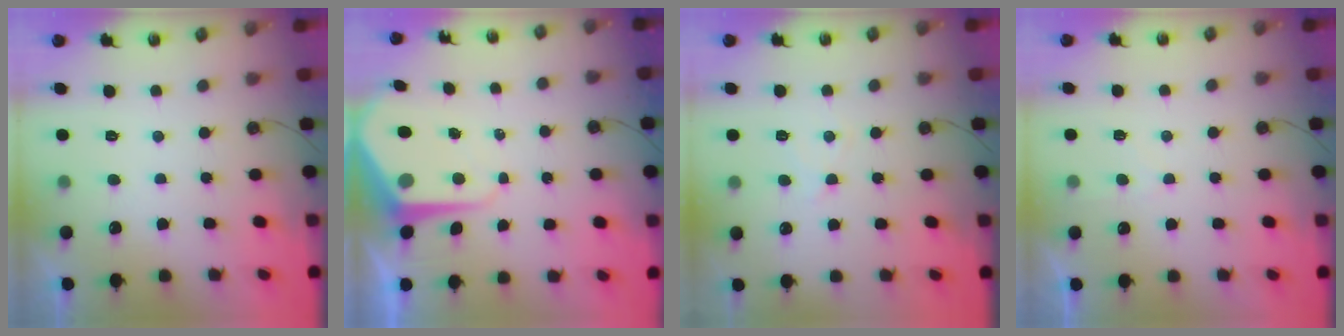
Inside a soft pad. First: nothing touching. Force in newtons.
{"total": 7.8, "press": 7.7, "slide": 0.7}
{"total": 7.5, "press": 7.5, "slide": 0.9}
{"total": 3.3, "press": 3.2, "slide": 0.4}